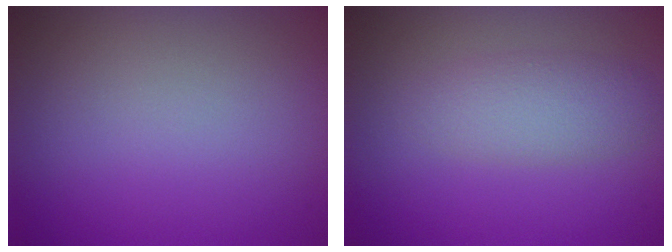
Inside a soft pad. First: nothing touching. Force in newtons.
{"total": 2.9, "press": 2.9, "slide": 0.2}